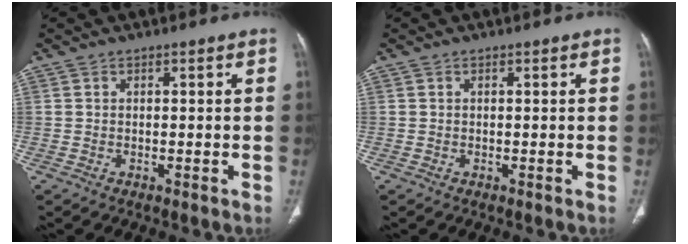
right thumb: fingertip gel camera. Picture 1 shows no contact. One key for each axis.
{"total": 0.0}